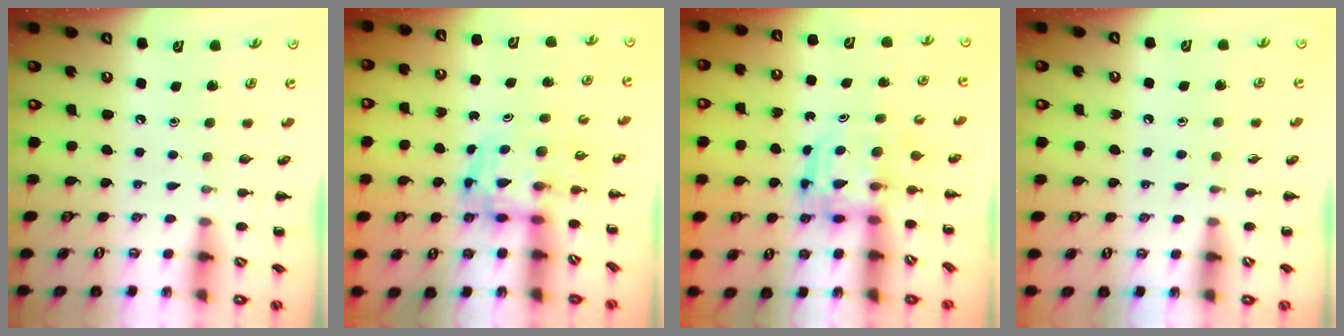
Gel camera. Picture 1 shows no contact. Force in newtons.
{"total": 3.7, "press": 3.6, "slide": 0.6}
{"total": 3.2, "press": 3.2, "slide": 0.2}
{"total": 2.9, "press": 2.6, "slide": 1.4}